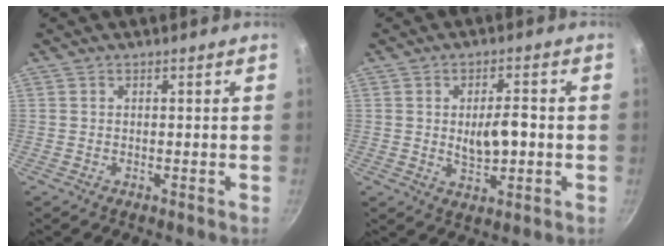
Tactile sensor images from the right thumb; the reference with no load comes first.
{"total": 6.8, "force": [-0.3, 3.2, 6.0], "torque": [-0.082, 0.001, 0.001]}